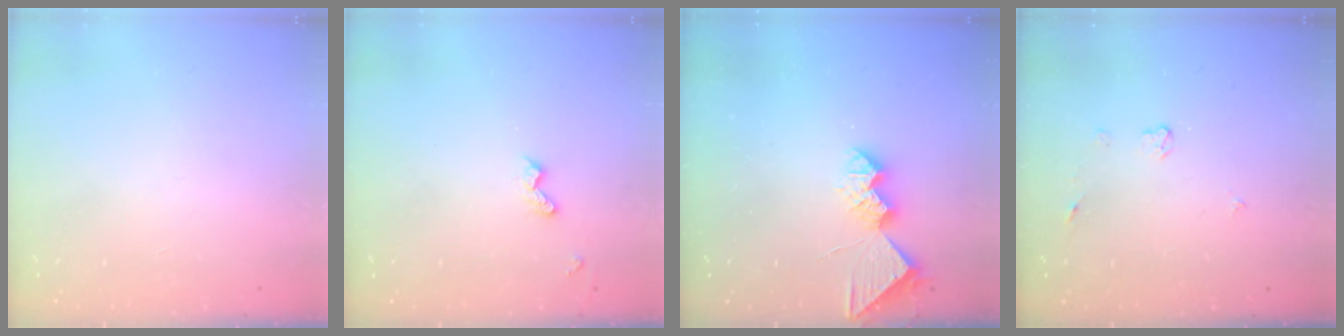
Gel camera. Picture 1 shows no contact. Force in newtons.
{"total": 3.6, "press": 3.5, "slide": 0.6}
{"total": 9.0, "press": 9.0, "slide": 0.7}
{"total": 4.3, "press": 4.3, "slide": 0.5}